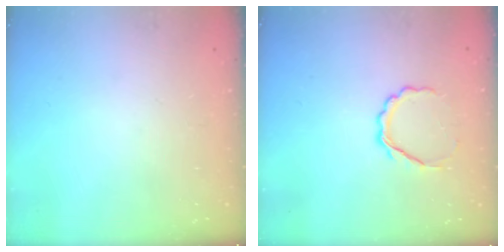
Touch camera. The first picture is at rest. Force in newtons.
{"total": 4.8, "press": 4.7, "slide": 1.0}